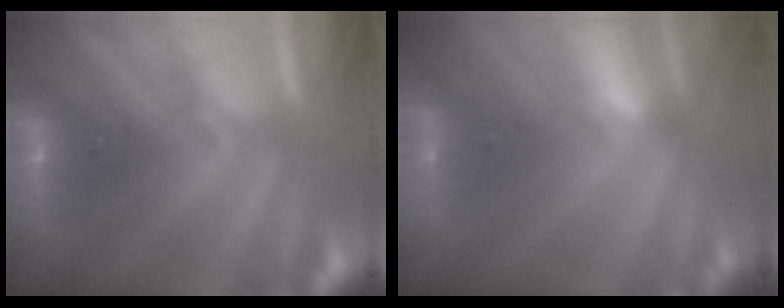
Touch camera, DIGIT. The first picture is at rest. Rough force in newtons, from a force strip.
{"total": 3.4}